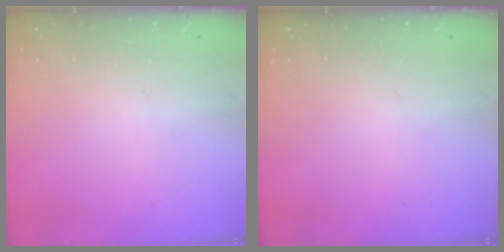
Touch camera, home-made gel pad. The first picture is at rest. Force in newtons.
{"total": 0.0}